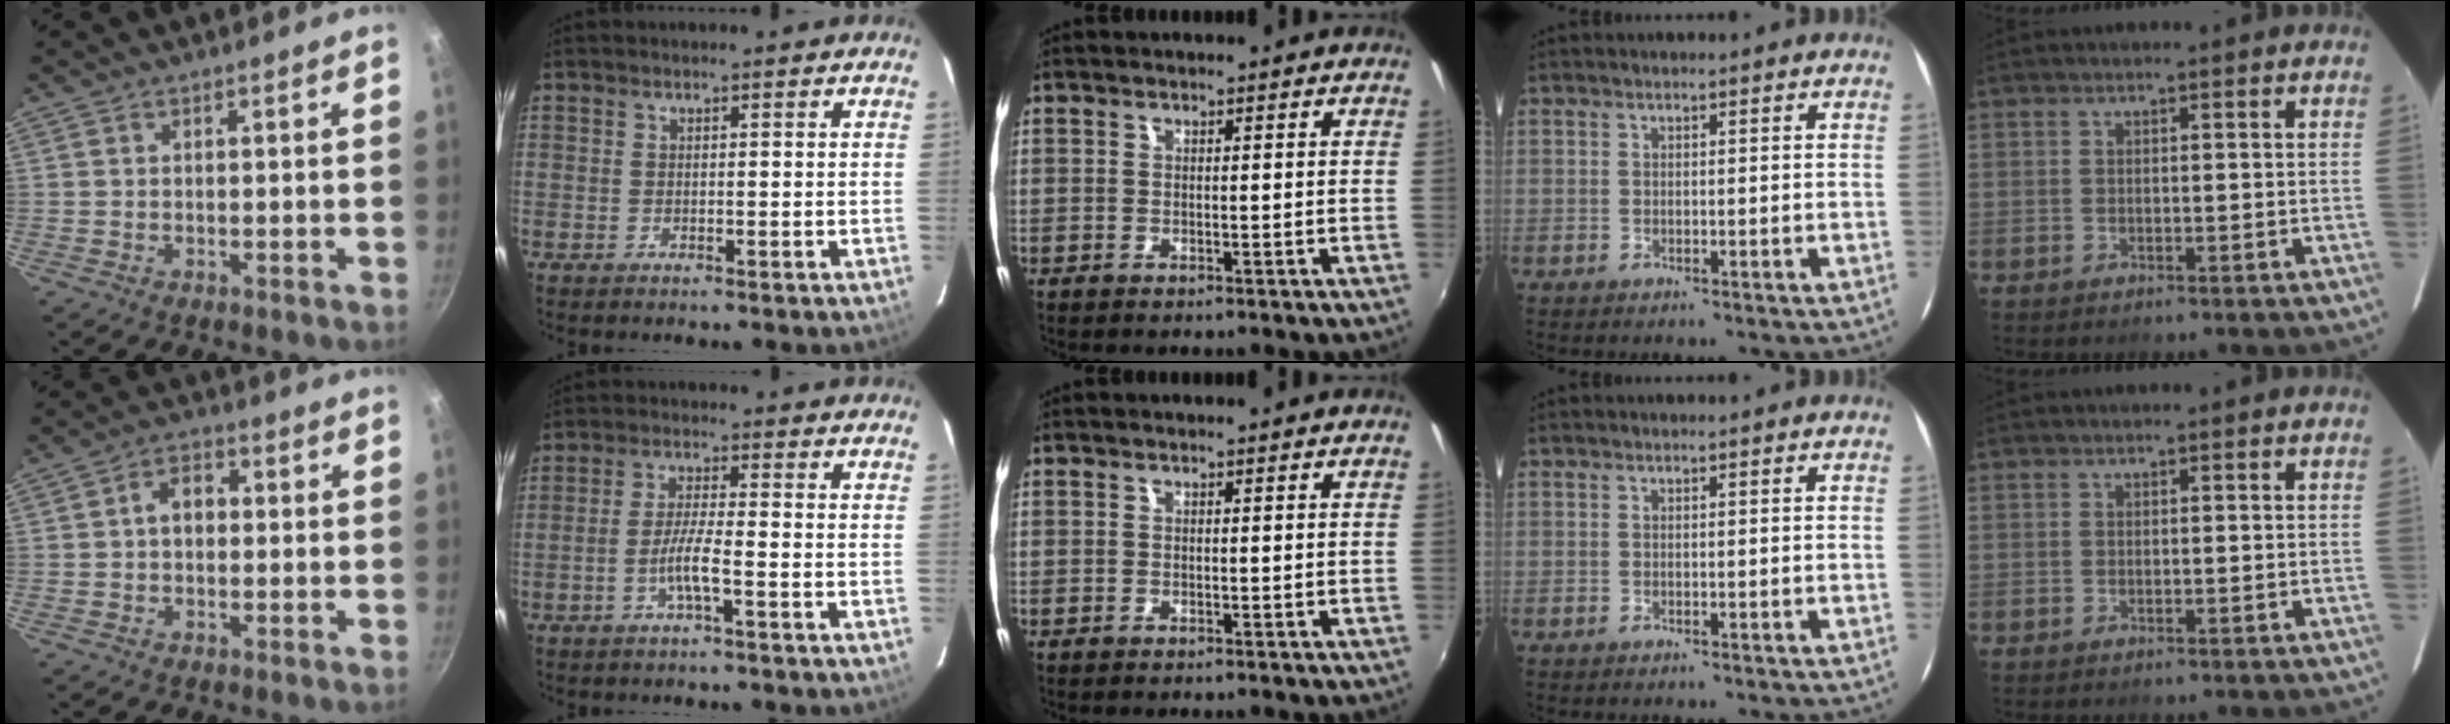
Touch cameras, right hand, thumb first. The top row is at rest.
{"thumb": {"total": 4.8, "force": [0.1, 3.5, 3.3], "torque": [-0.026, 0.013, -0.004]}, "index": {"total": 4.5, "force": [-2.2, -0.3, 3.9], "torque": [-0.081, -0.001, -0.043]}}